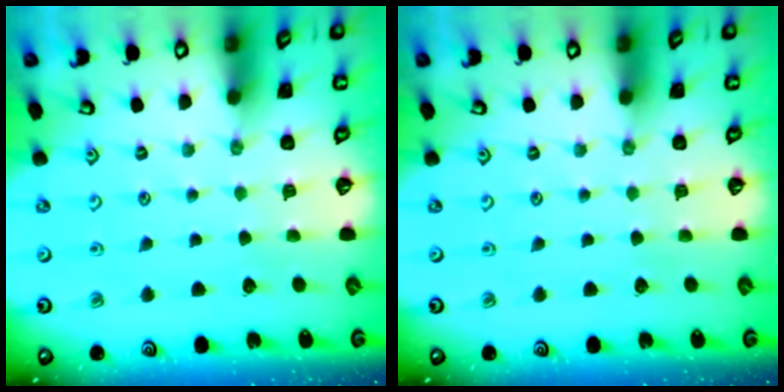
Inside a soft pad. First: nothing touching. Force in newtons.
{"total": 0.0}